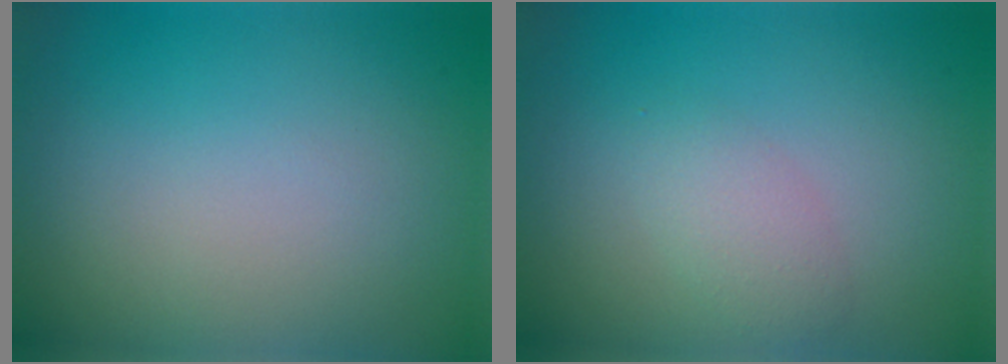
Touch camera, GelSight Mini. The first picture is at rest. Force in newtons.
{"total": 2.1, "press": 2.1, "slide": 0.0}